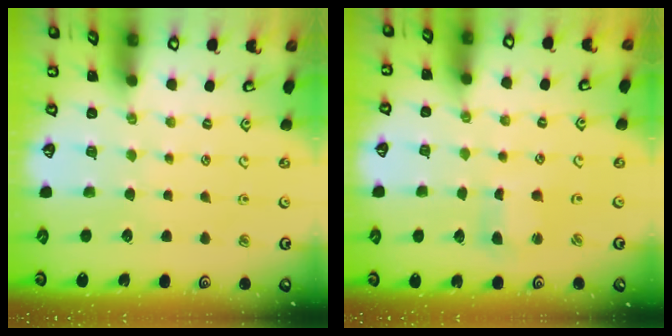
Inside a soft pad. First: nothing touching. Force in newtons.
{"total": 2.7, "press": 2.7, "slide": 0.3}